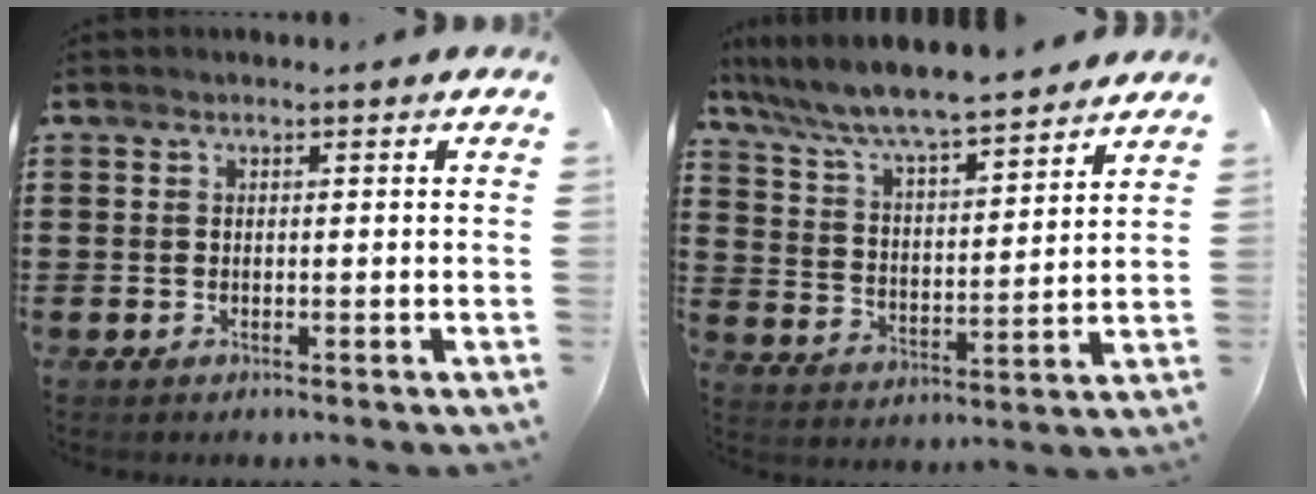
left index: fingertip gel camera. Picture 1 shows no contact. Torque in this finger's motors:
{"motor_torque": [2.14, 0.00, 0.43, 0.21]}